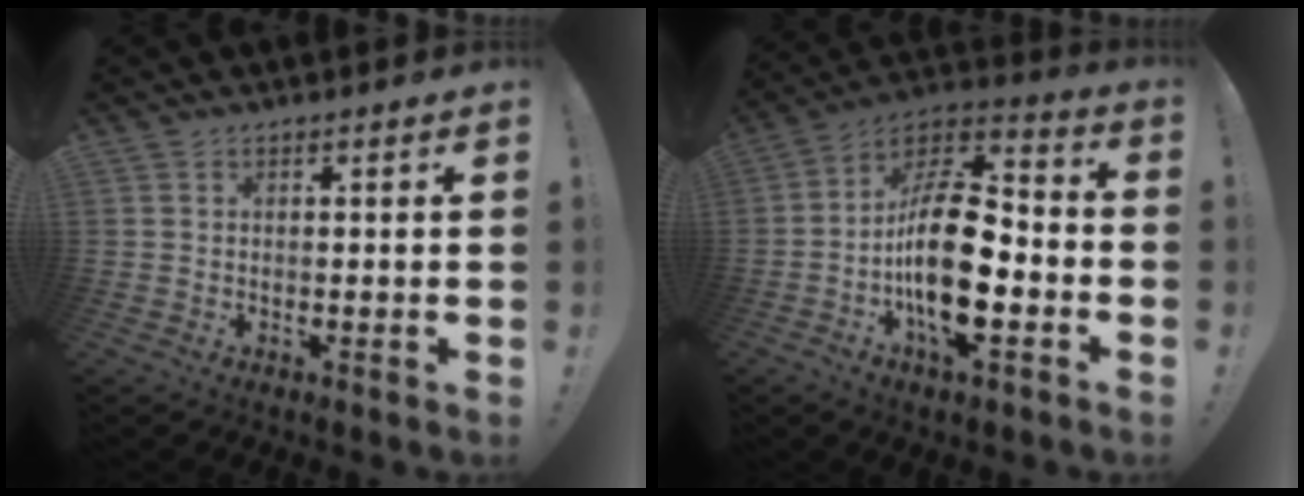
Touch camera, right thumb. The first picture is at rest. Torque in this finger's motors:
{"motor_torque": [0.47, 0.82, 1.92, -0.85, 0.25]}